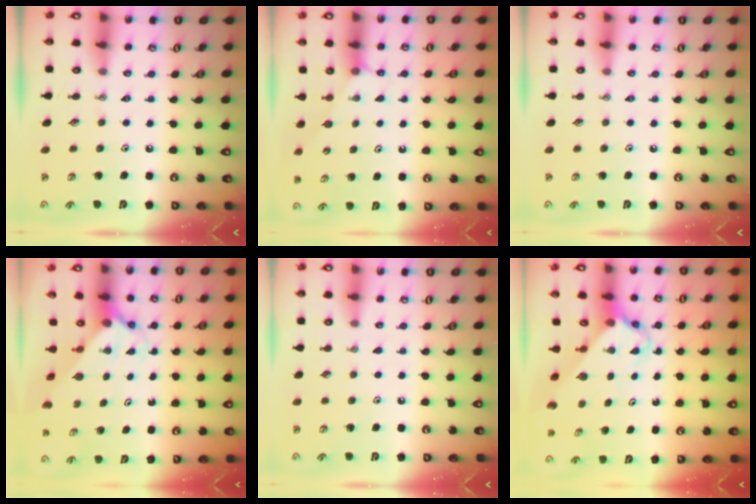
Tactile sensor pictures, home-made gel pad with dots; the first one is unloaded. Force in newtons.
{"total": 2.6, "press": 2.5, "slide": 0.5}
{"total": 0.0}
{"total": 1.7, "press": 1.7, "slide": 0.2}
{"total": 2.3, "press": 2.3, "slide": 0.2}
{"total": 2.7, "press": 2.7, "slide": 0.2}